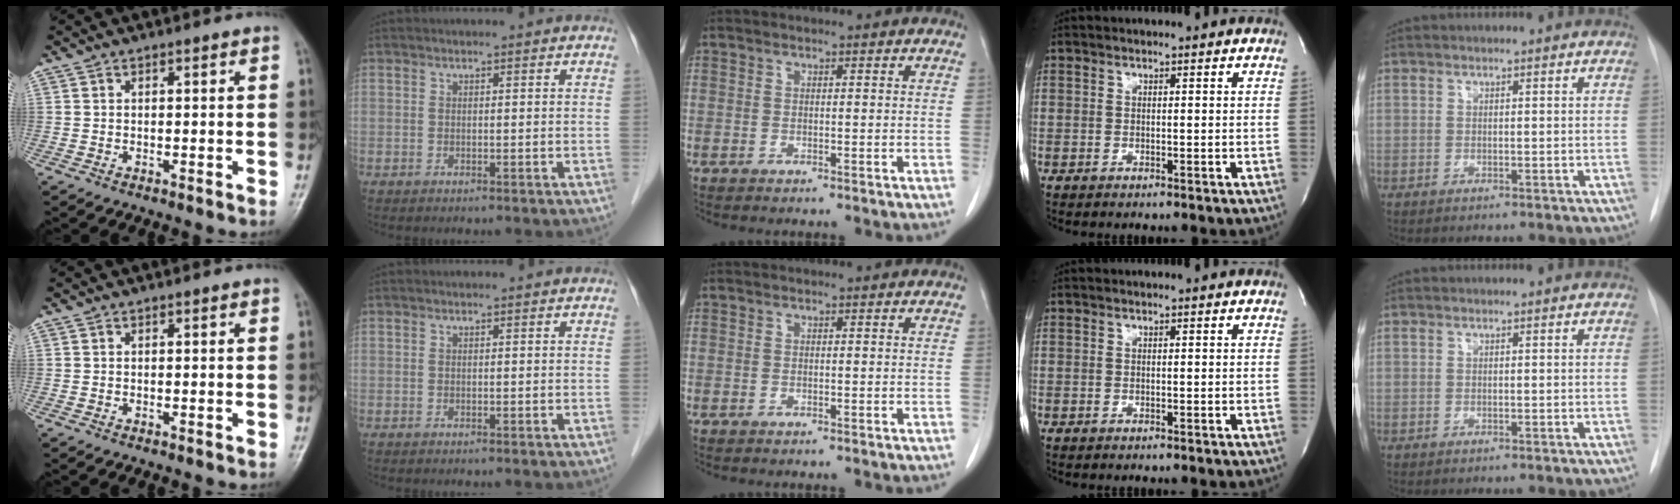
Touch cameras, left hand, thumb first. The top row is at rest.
{}